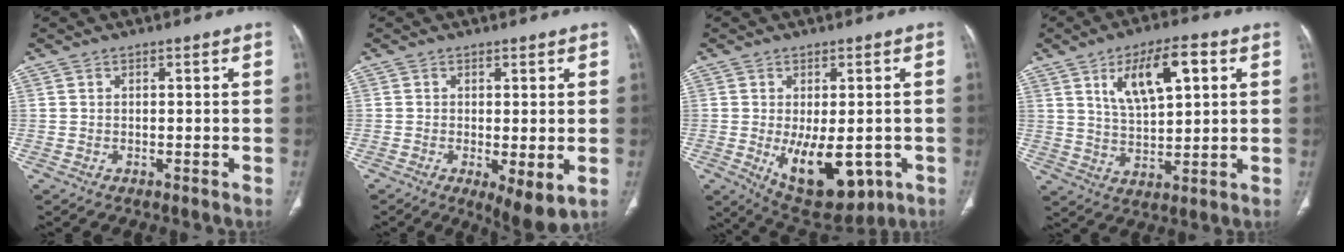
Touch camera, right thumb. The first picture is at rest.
{"total": 6.6, "force": [-1.5, 2.0, 6.1], "torque": [-0.099, -0.024, -0.020]}
{"total": 13.6, "force": [-3.6, 6.9, 11.2], "torque": [-0.145, -0.012, -0.029]}
{"total": 12.4, "force": [4.5, 5.6, 10.1], "torque": [-0.149, -0.005, 0.079]}